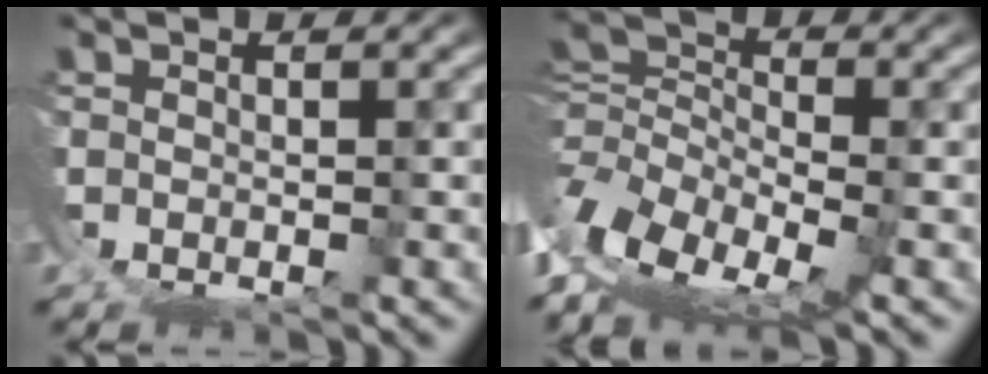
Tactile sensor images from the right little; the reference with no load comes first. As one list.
[{"total": 11.0, "force": [-3.0, 8.0, 6.9], "torque": [-0.171, -0.060, -0.047]}]